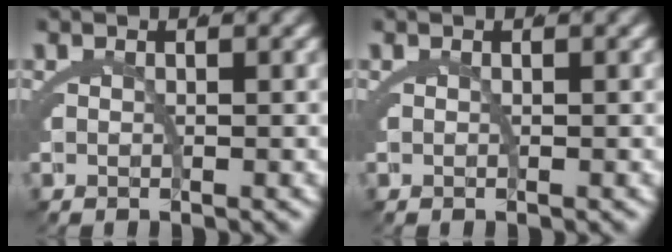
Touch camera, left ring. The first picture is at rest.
{"total": 0.0}